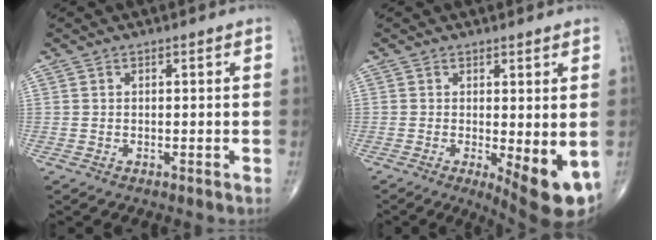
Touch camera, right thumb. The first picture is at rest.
{"total": 9.2, "force": [-1.5, 2.9, 8.6], "torque": [-0.112, -0.021, -0.012]}